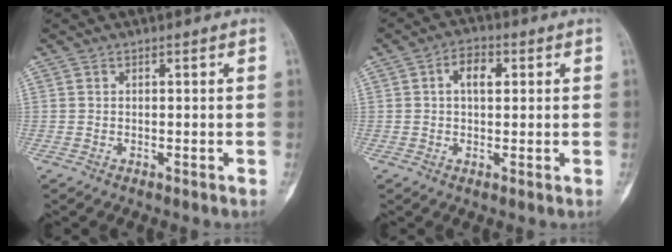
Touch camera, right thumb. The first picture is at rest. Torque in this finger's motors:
{"motor_torque": [0.47, 0.59, 0.30, -0.16, -0.02]}